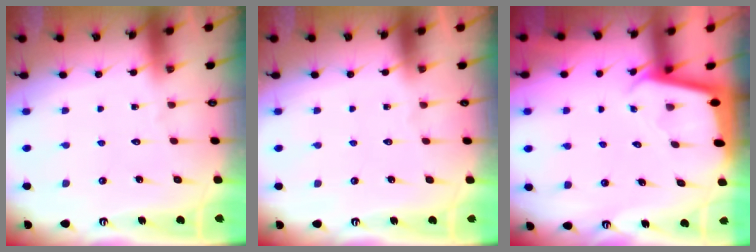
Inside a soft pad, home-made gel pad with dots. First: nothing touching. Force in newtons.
{"total": 0.0}
{"total": 1.8, "press": 1.8, "slide": 0.0}